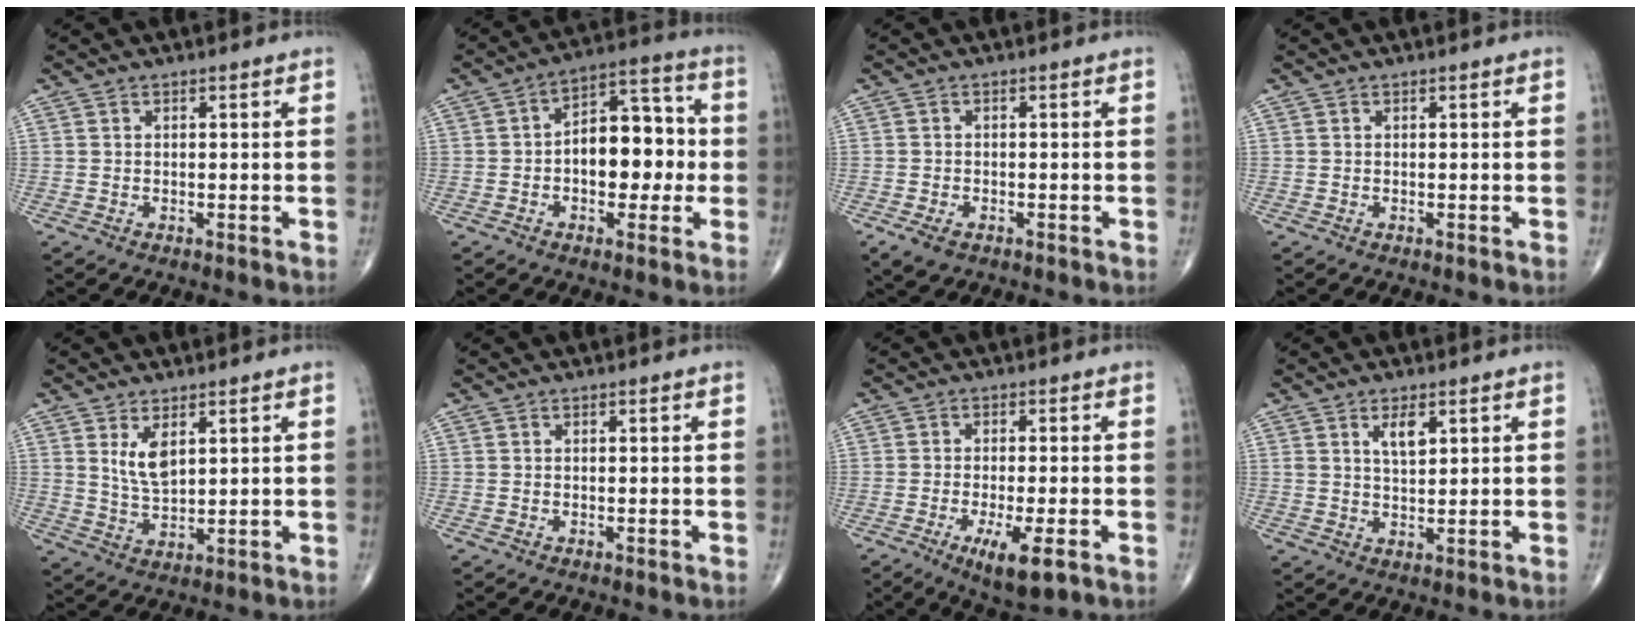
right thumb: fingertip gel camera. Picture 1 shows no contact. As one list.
[{"total": 13.0, "force": [-1.0, 7.8, 10.3], "torque": [-0.112, 0.040, -0.020]}, {"total": 3.4, "force": [-1.8, 2.1, 2.1], "torque": [-0.040, 0.000, -0.025]}, {"total": 0.0}, {"total": 5.4, "force": [2.4, 2.4, 4.2], "torque": [-0.073, -0.020, 0.053]}, {"total": 0.0}, {"total": 7.5, "force": [-3.3, 1.8, 6.5], "torque": [-0.112, -0.013, -0.053]}, {"total": 4.1, "force": [1.9, 1.8, 3.1], "torque": [-0.047, -0.015, 0.035]}]